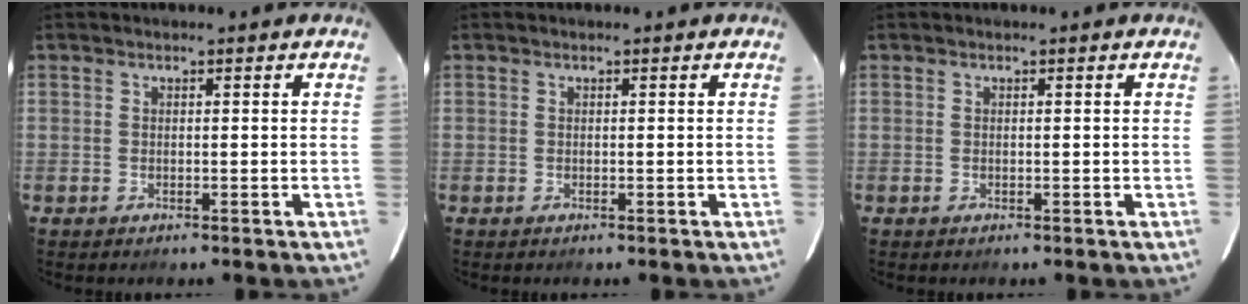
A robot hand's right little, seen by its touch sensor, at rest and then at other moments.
{"total": 0.0}
{"total": 0.0}